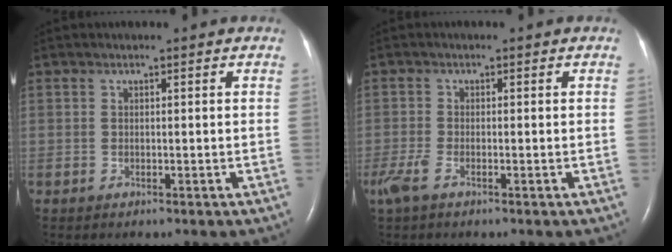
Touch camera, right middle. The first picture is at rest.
{"total": 2.8, "force": [-1.8, 0.7, 2.1], "torque": [-0.059, -0.007, -0.038]}